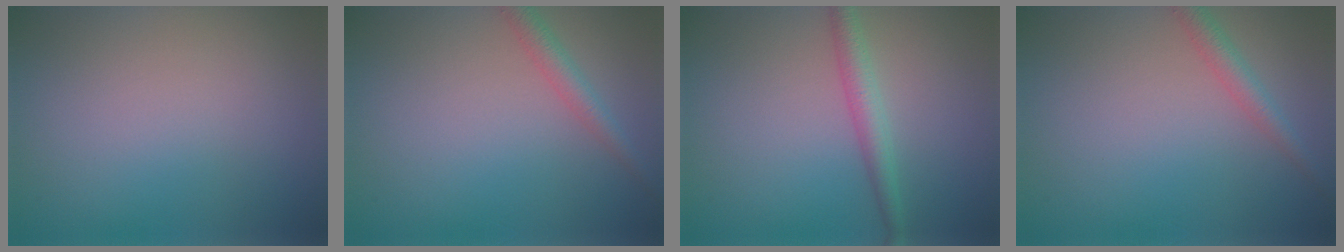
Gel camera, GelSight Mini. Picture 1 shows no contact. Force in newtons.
{"total": 2.1, "press": 2.1, "slide": 0.0}
{"total": 2.4, "press": 2.4, "slide": 0.0}
{"total": 2.1, "press": 2.1, "slide": 0.0}